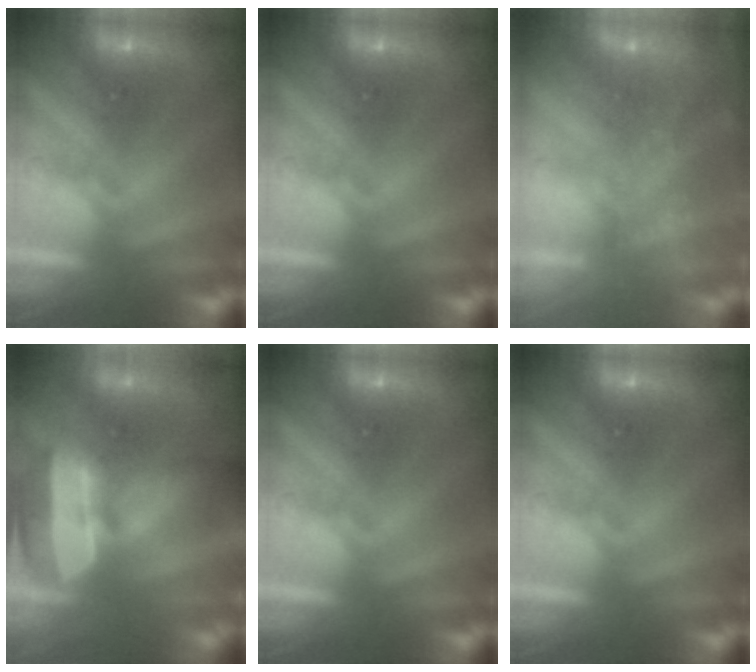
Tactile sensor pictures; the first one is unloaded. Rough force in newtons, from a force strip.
{"total": 0.0}
{"total": 7.5}
{"total": 7.1}
{"total": 0.0}
{"total": 0.0}